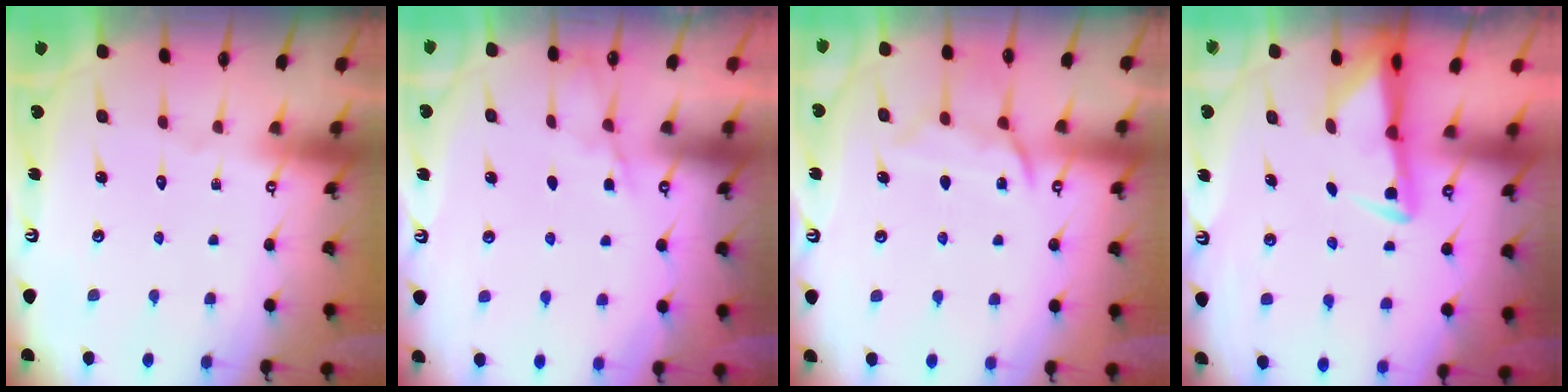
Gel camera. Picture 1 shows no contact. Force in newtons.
{"total": 3.6, "press": 3.6, "slide": 0.6}
{"total": 11.5, "press": 11.5, "slide": 1.2}
{"total": 2.9, "press": 2.9, "slide": 0.4}